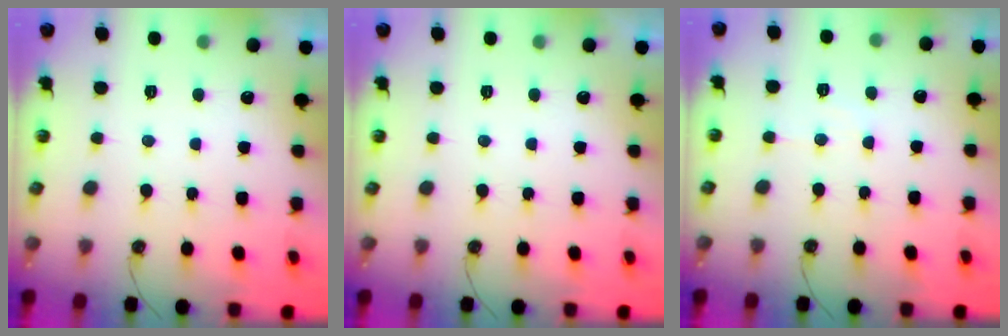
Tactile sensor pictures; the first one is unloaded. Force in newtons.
{"total": 0.0}
{"total": 5.4, "press": 5.3, "slide": 1.0}